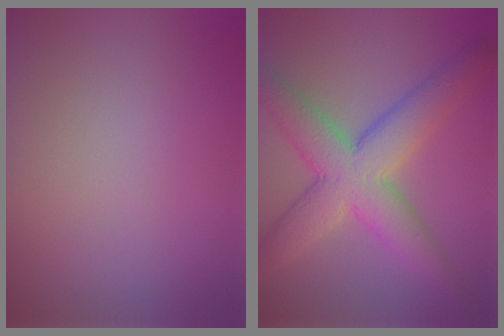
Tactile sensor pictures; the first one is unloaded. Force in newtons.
{"total": 8.1, "press": 8.1, "slide": 0.3}